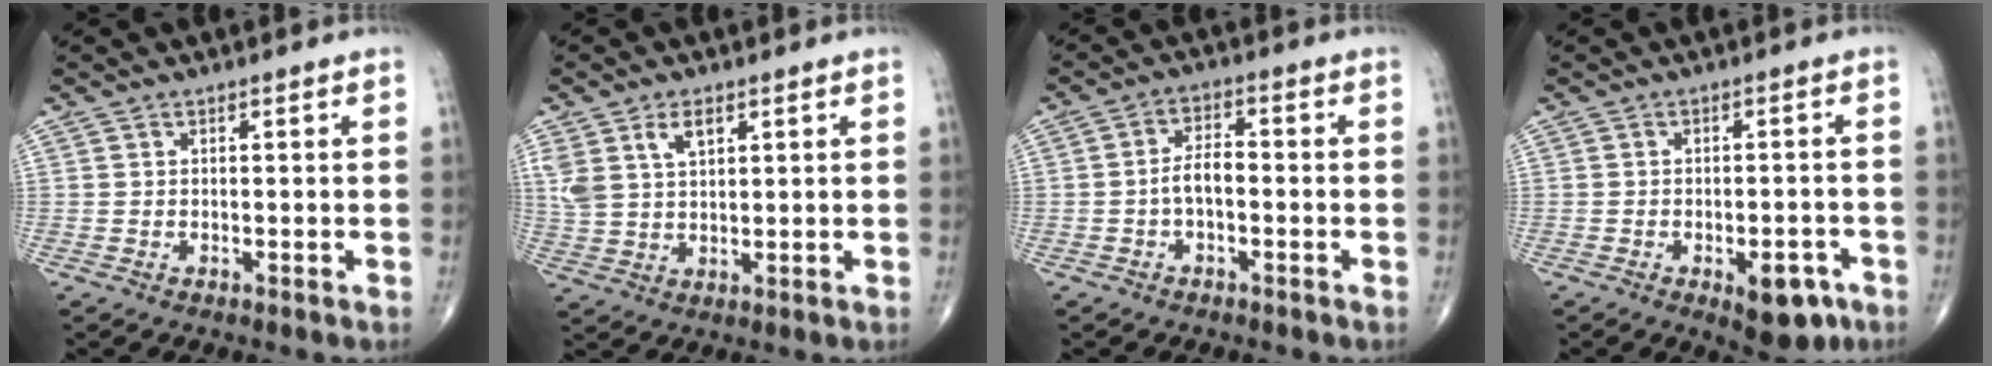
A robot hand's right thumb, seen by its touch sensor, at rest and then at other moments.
{"total": 6.8, "force": [3.3, 3.7, 4.7], "torque": [-0.089, -0.006, 0.070]}
{"total": 4.3, "force": [-1.1, 2.1, 3.5], "torque": [-0.058, 0.022, -0.025]}
{"total": 7.5, "force": [-3.6, 3.5, 5.6], "torque": [-0.053, 0.014, -0.040]}